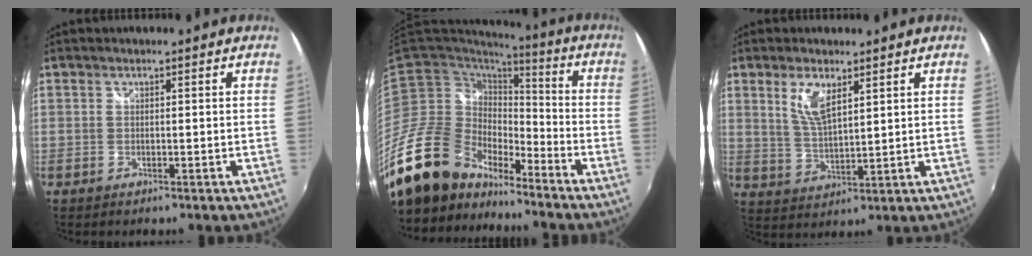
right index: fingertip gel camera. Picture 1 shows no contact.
{"total": 19.6, "force": [-15.8, 9.2, 7.1], "torque": [-0.147, -0.002, -0.289]}
{"total": 6.5, "force": [3.4, 2.4, 5.0], "torque": [-0.096, -0.003, 0.069]}